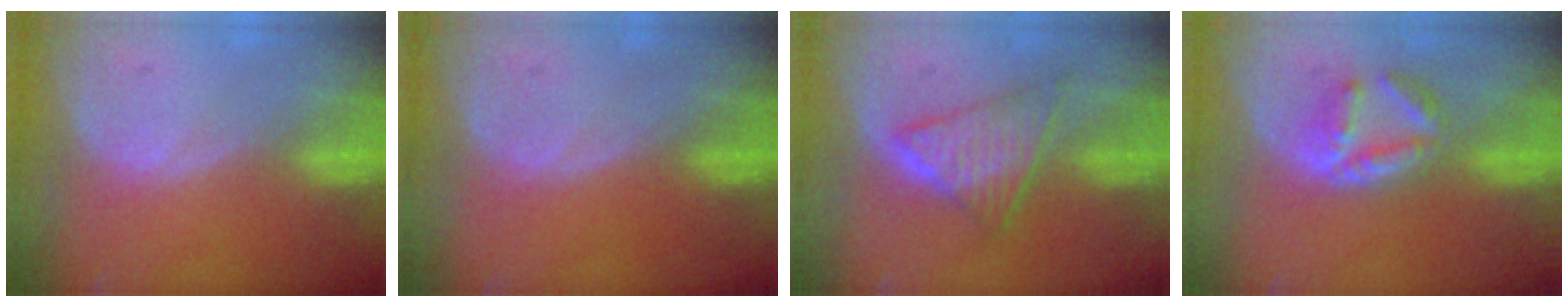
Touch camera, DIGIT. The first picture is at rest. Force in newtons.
{"total": 0.0}
{"total": 6.1, "press": 5.7, "slide": 2.1}
{"total": 5.3, "press": 5.0, "slide": 2.0}